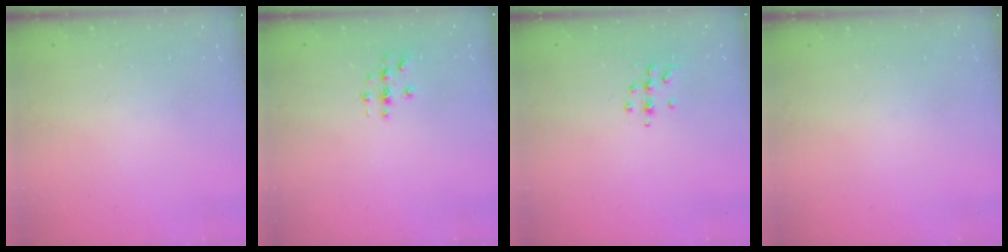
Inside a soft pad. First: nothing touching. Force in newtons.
{"total": 2.7, "press": 2.7, "slide": 0.3}
{"total": 4.8, "press": 4.7, "slide": 0.5}
{"total": 0.0}